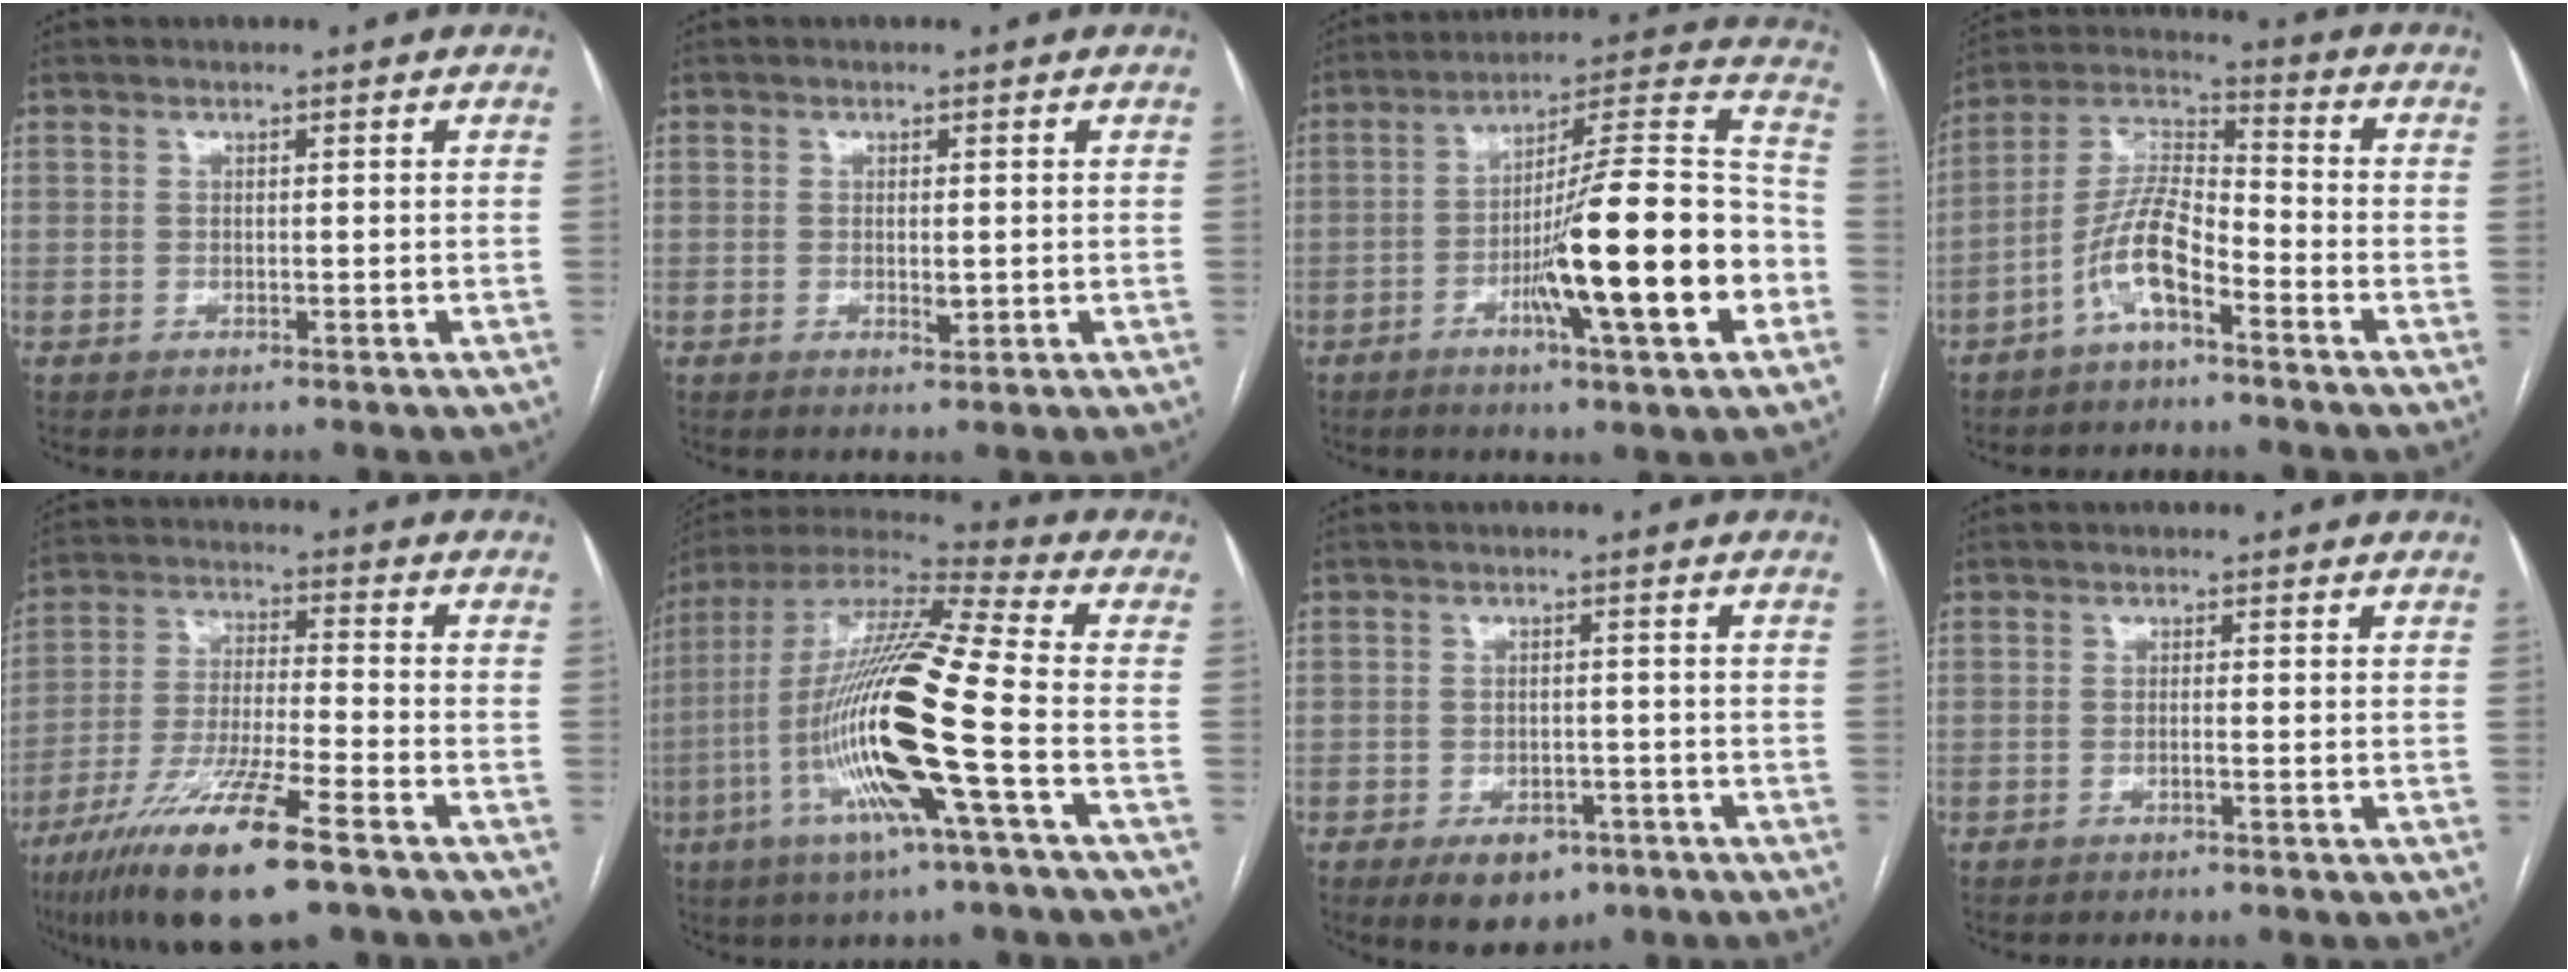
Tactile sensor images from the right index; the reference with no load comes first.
{"total": 1.6, "force": [-0.2, 0.6, 1.5], "torque": [-0.025, -0.004, -0.001]}
{"total": 20.3, "force": [-6.1, 1.2, 19.3], "torque": [-0.278, 0.005, -0.095]}
{"total": 10.0, "force": [-5.0, 2.9, 8.2], "torque": [-0.176, 0.020, -0.098]}
{"total": 16.1, "force": [-9.9, 1.5, 12.7], "torque": [-0.252, -0.039, -0.180]}
{"total": 21.7, "force": [-5.4, 0.7, 21.0], "torque": [-0.427, -0.018, -0.113]}
{"total": 6.3, "force": [-3.6, 4.0, 3.3], "torque": [-0.042, 0.002, -0.045]}
{"total": 0.9, "force": [-0.3, 0.0, 0.8], "torque": [-0.014, 0.001, -0.006]}